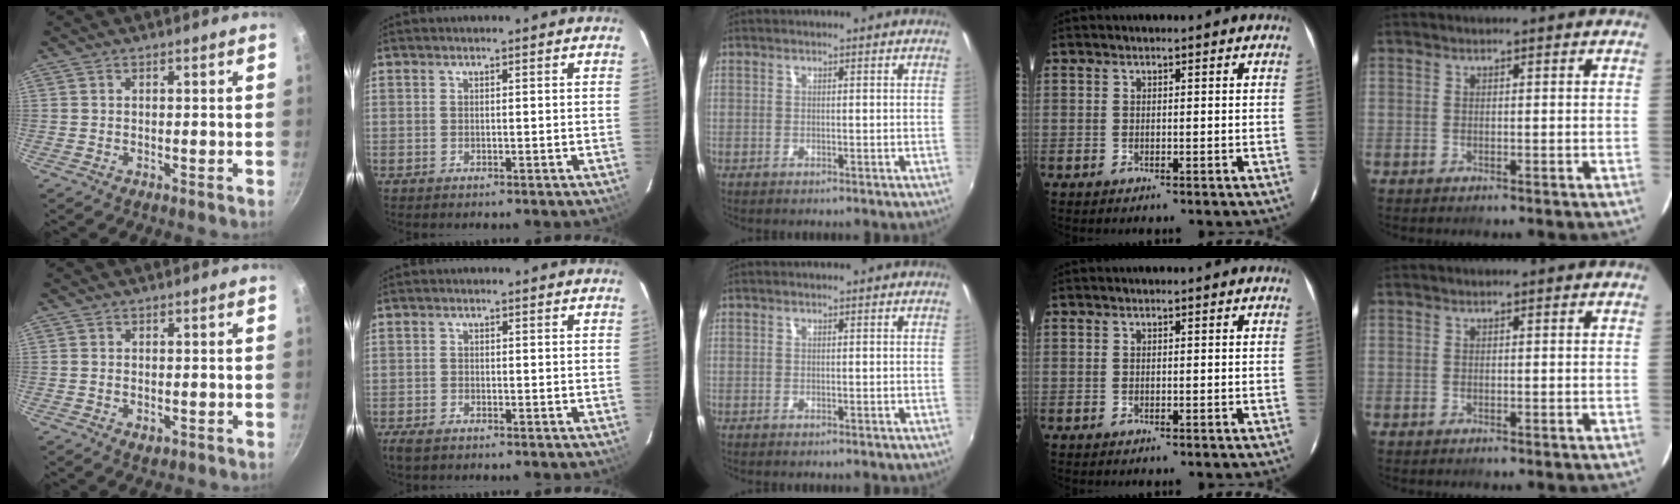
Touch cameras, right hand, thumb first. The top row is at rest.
{"thumb": {"total": 2.1, "force": [-0.4, 1.3, 1.5], "torque": [-0.025, -0.005, -0.006]}, "index": {"total": 2.9, "force": [-2.2, 1.1, 1.4], "torque": [-0.039, -0.008, -0.045]}}